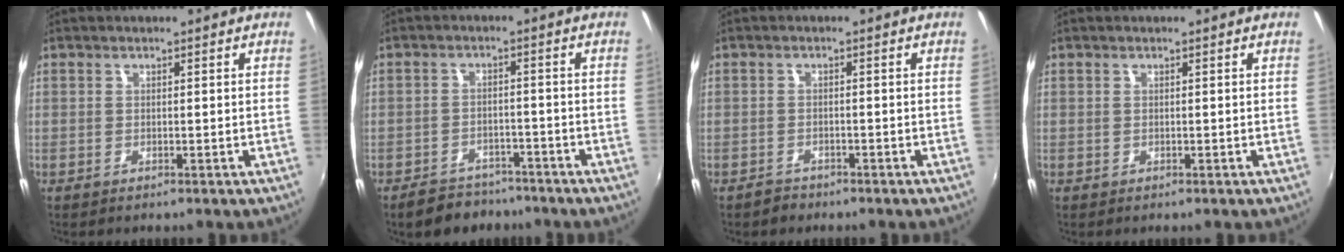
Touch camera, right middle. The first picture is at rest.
{"total": 8.1, "force": [-6.8, 4.0, 2.0], "torque": [-0.055, 0.008, -0.095]}
{"total": 2.0, "force": [-1.6, 1.1, 0.1], "torque": [-0.007, 0.001, -0.028]}
{"total": 0.0}